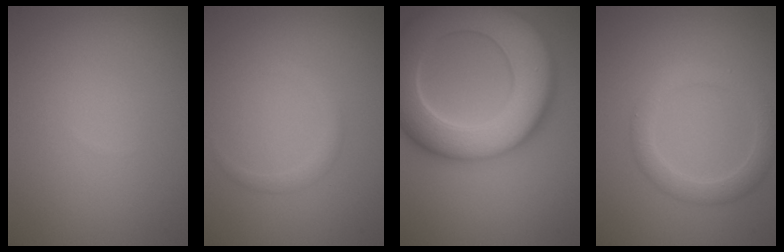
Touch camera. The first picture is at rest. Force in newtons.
{"total": 1.1, "press": 1.1, "slide": 0.1}
{"total": 11.9, "press": 11.9, "slide": 0.9}
{"total": 2.8, "press": 2.8, "slide": 0.1}